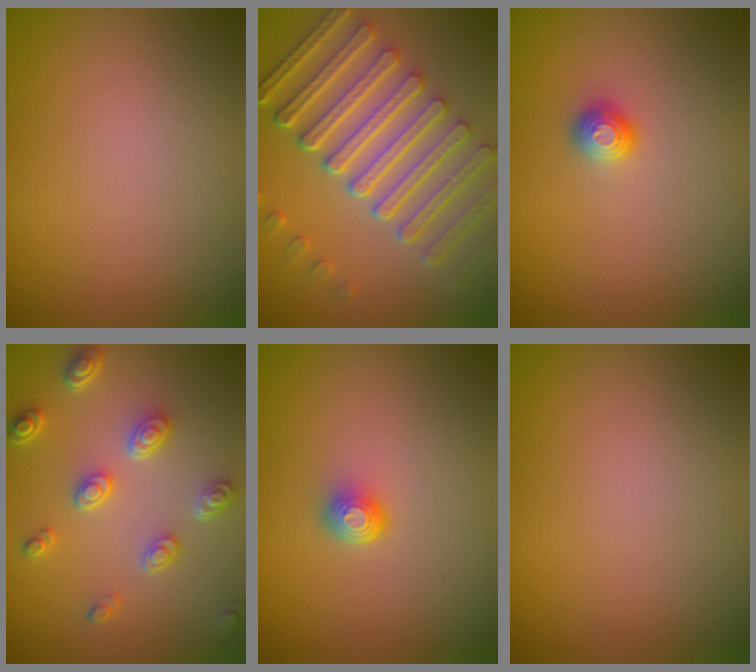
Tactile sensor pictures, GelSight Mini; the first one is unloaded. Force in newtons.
{"total": 7.9, "press": 6.2, "slide": 5.0}
{"total": 1.1, "press": 1.1, "slide": 0.1}
{"total": 4.4, "press": 3.4, "slide": 2.9}
{"total": 1.6, "press": 1.1, "slide": 1.1}
{"total": 0.0}